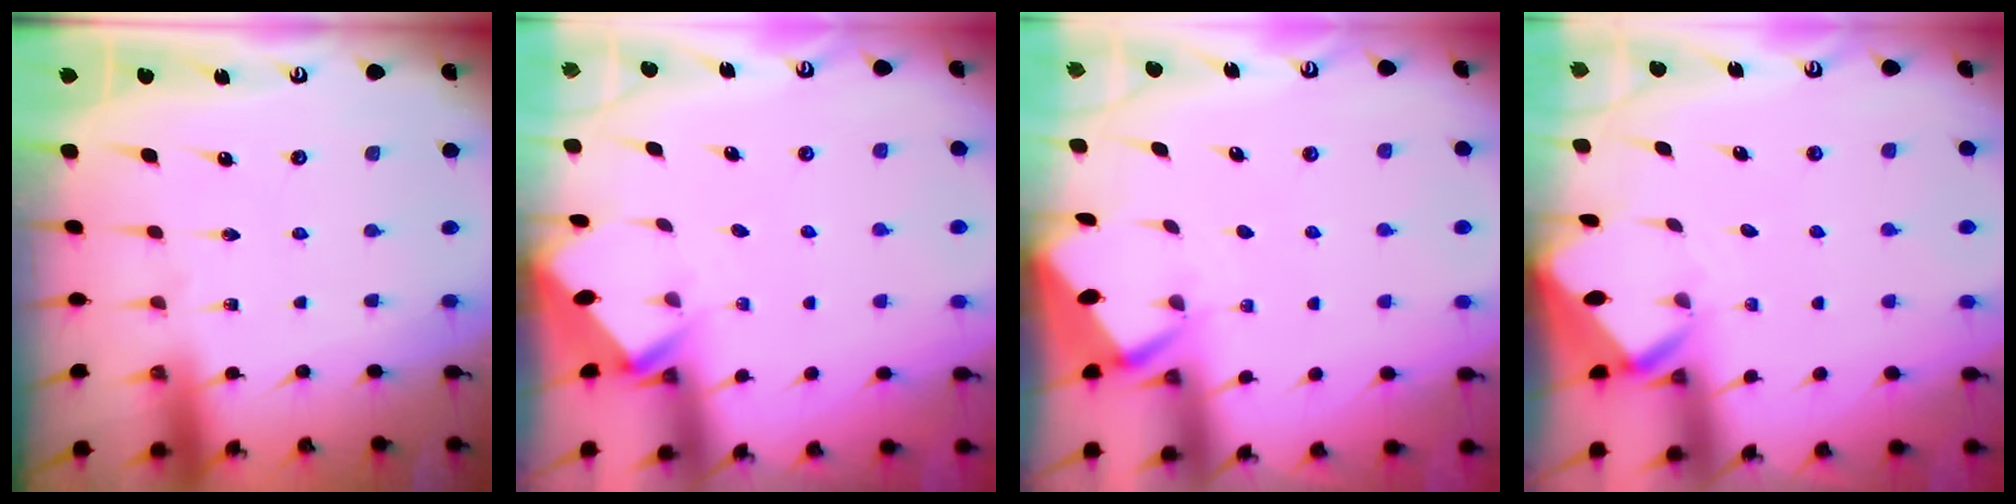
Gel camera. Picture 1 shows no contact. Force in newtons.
{"total": 2.7, "press": 2.7, "slide": 0.1}
{"total": 2.8, "press": 2.8, "slide": 0.4}
{"total": 3.2, "press": 3.2, "slide": 0.2}